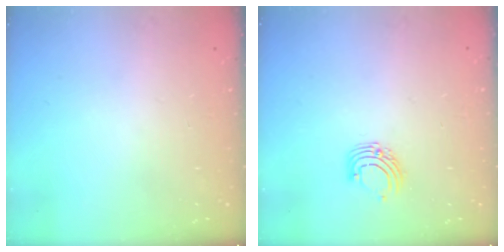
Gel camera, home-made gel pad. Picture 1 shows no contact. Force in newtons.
{"total": 5.9, "press": 5.9, "slide": 0.6}